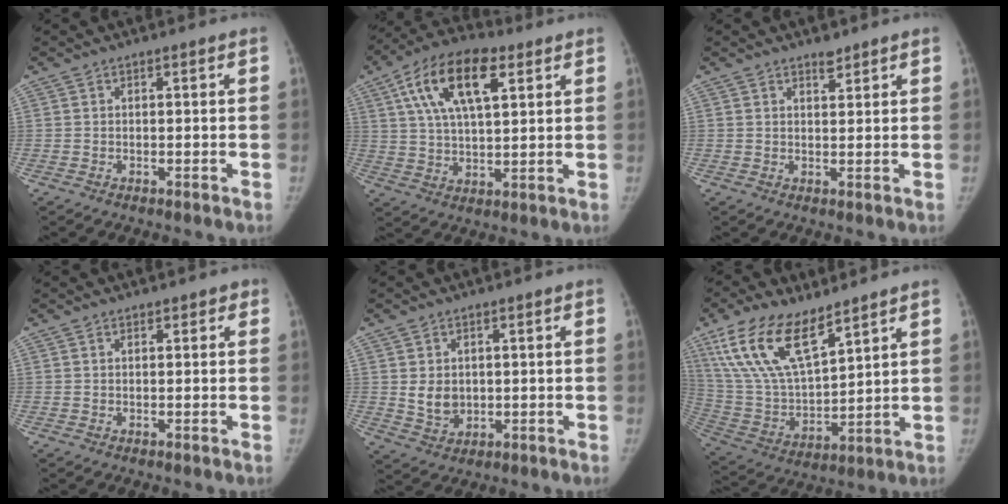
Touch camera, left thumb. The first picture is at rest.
{"total": 15.7, "force": [6.4, 7.2, 12.4], "torque": [-0.209, 0.001, 0.109]}
{"total": 2.0, "force": [1.7, 0.9, 0.7], "torque": [0.002, -0.013, 0.026]}
{"total": 1.2, "force": [0.8, 0.7, 0.6], "torque": [0.004, -0.002, 0.004]}
{"total": 4.9, "force": [0.6, 3.9, 3.0], "torque": [-0.034, -0.012, 0.023]}
{"total": 17.9, "force": [10.9, 7.3, 12.1], "torque": [-0.224, -0.043, 0.222]}